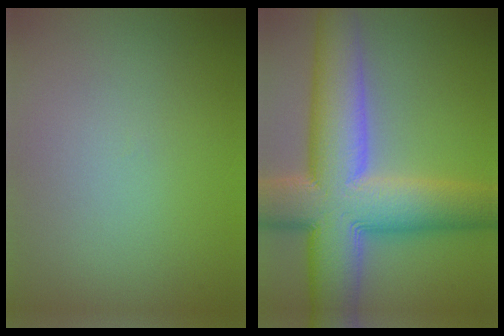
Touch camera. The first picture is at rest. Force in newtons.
{"total": 13.8, "press": 13.8, "slide": 0.5}